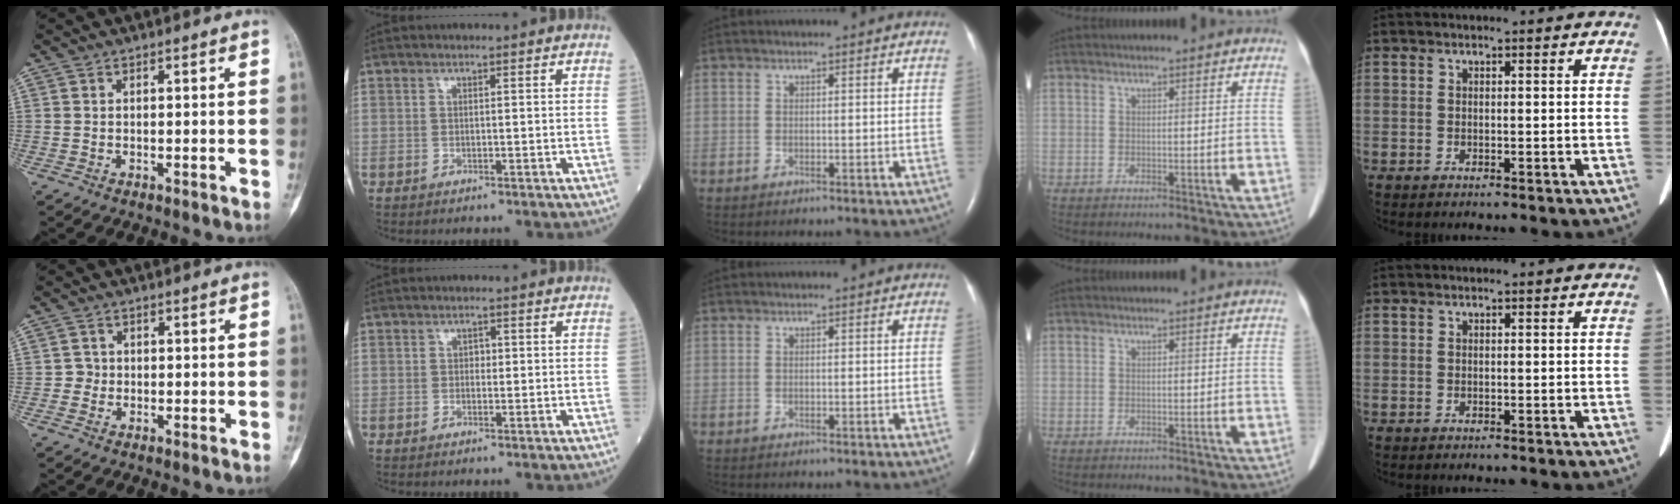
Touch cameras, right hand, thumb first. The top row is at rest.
{"thumb": {"total": 1.5, "force": [-0.3, 1.5, 0.0], "torque": [0.011, 0.008, -0.010]}, "index": {"total": 0.6, "force": [0.0, 0.5, 0.4], "torque": [-0.004, 0.002, -0.001]}}